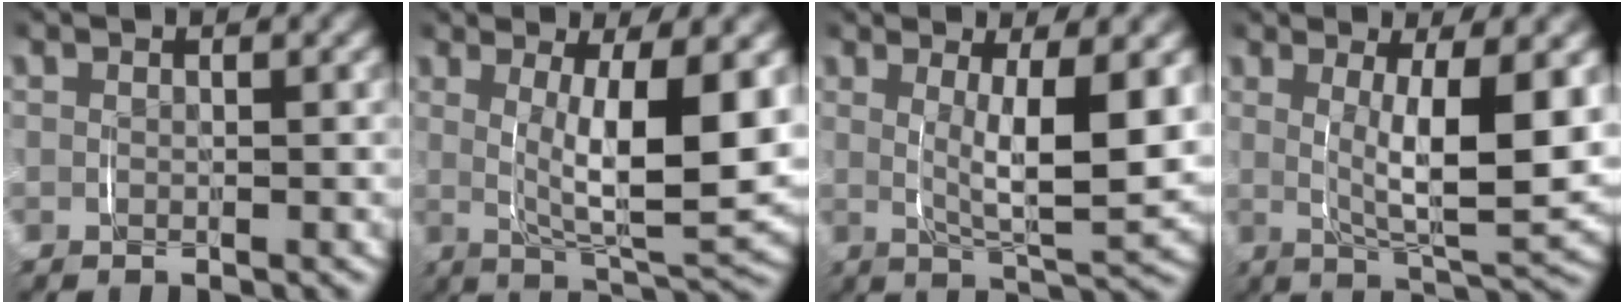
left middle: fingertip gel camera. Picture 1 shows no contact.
{"total": 9.6, "force": [1.2, 3.3, 8.9], "torque": [-0.133, -0.010, 0.027]}
{"total": 6.9, "force": [1.4, 1.8, 6.5], "torque": [-0.102, -0.012, 0.027]}
{"total": 8.1, "force": [1.2, 2.5, 7.6], "torque": [-0.117, -0.012, 0.026]}